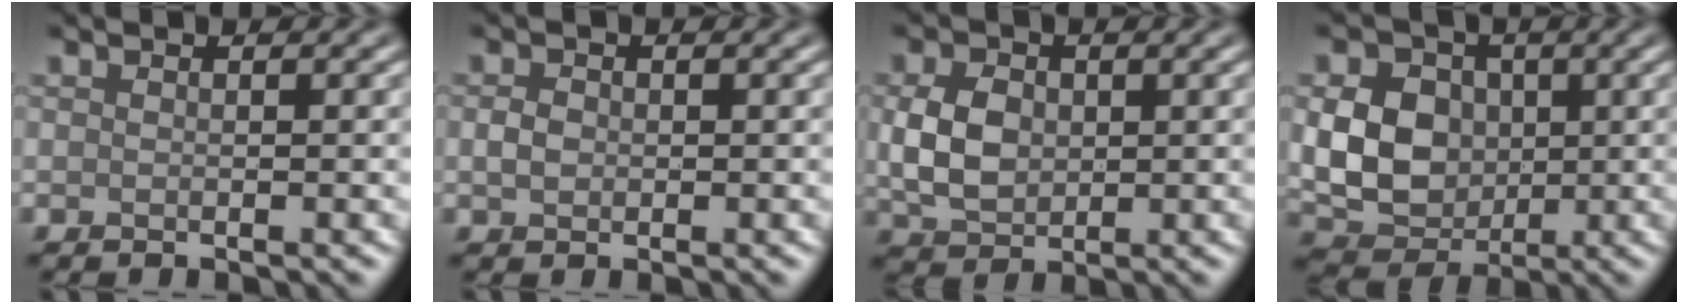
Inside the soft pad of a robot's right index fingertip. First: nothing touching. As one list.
[{"total": 1.4, "force": [0.0, 1.1, 0.8], "torque": [-0.018, 0.001, -0.005]}, {"total": 4.5, "force": [0.2, 3.4, 3.0], "torque": [-0.068, -0.001, 0.005]}, {"total": 6.7, "force": [0.2, 5.4, 4.0], "torque": [-0.080, -0.003, 0.000]}]